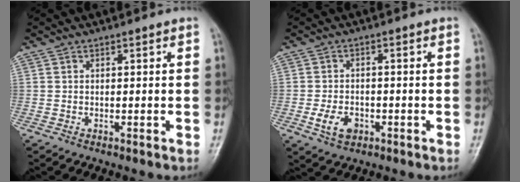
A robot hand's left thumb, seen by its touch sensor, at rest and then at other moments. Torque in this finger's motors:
{"motor_torque": [-0.18, 0.82, 0.64, 0.13, 0.02]}